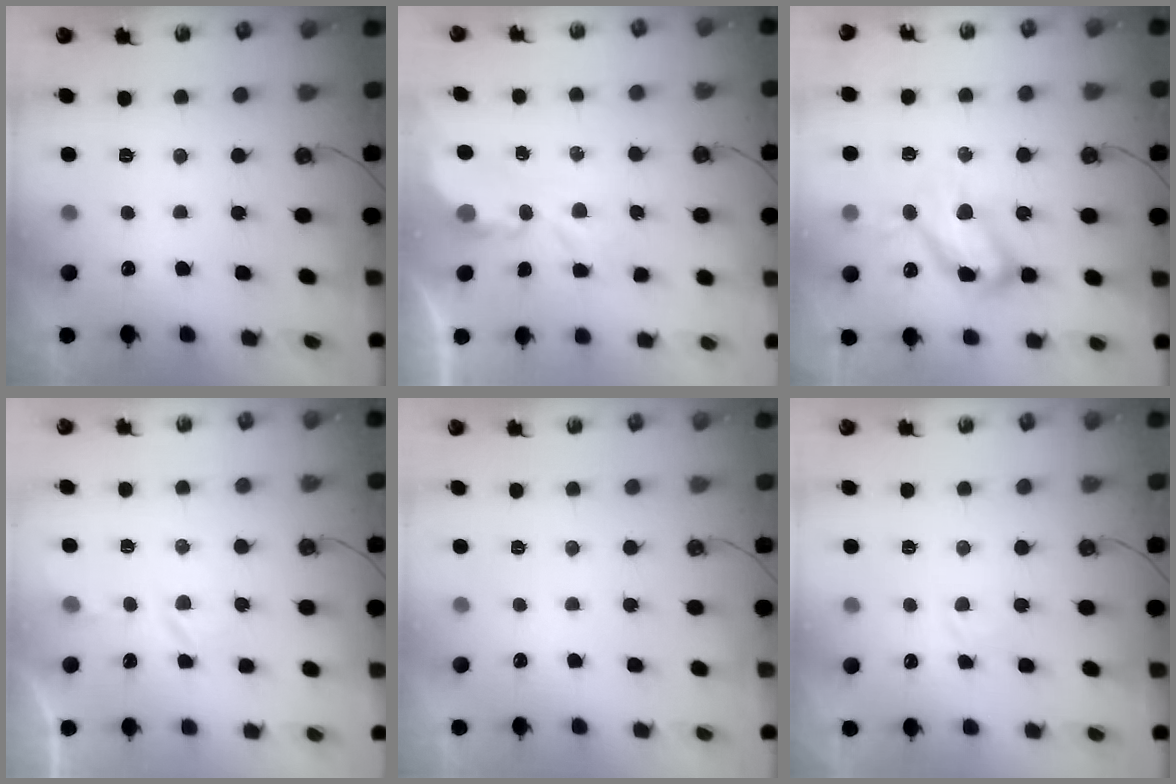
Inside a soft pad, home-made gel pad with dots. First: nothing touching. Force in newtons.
{"total": 3.9, "press": 3.9, "slide": 0.1}
{"total": 20.9, "press": 20.8, "slide": 2.0}
{"total": 2.7, "press": 2.6, "slide": 0.4}
{"total": 0.0}
{"total": 3.3, "press": 3.3, "slide": 0.5}